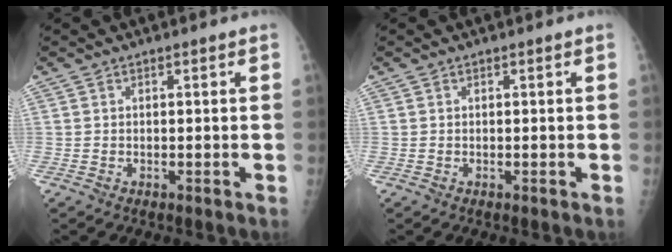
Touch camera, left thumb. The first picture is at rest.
{"total": 0.0}